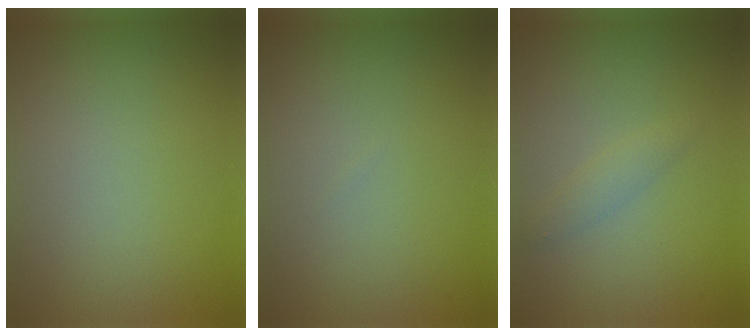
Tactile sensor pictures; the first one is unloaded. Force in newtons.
{"total": 0.0}
{"total": 1.4, "press": 1.4, "slide": 0.0}